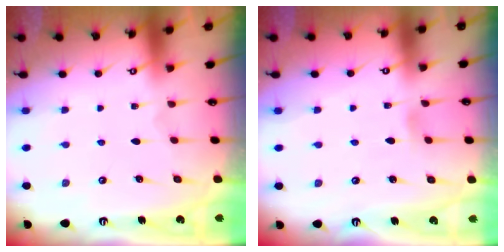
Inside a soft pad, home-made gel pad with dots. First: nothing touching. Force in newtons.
{"total": 2.8, "press": 2.7, "slide": 0.5}